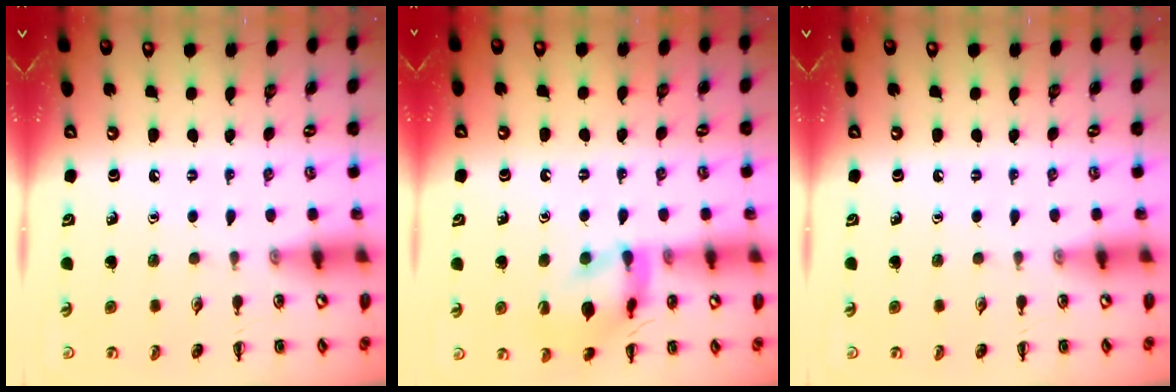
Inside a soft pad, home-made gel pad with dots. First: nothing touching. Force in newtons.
{"total": 14.9, "press": 14.8, "slide": 1.4}
{"total": 0.0}